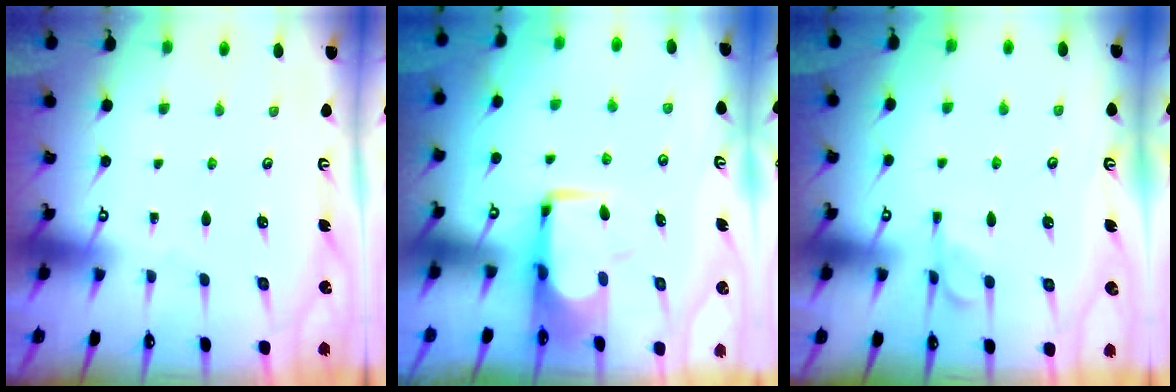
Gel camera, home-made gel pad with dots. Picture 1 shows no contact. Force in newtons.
{"total": 0.9, "press": 0.1, "slide": 0.9}
{"total": 4.4, "press": 4.4, "slide": 0.6}